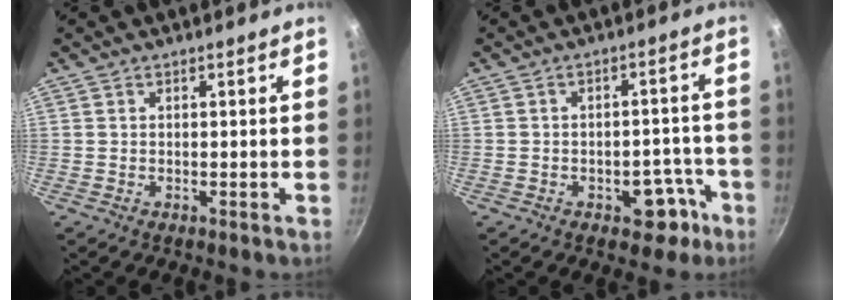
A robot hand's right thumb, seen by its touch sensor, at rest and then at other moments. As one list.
[{"total": 6.9, "force": [-3.7, 4.2, 4.1], "torque": [-0.020, 0.042, -0.042]}]